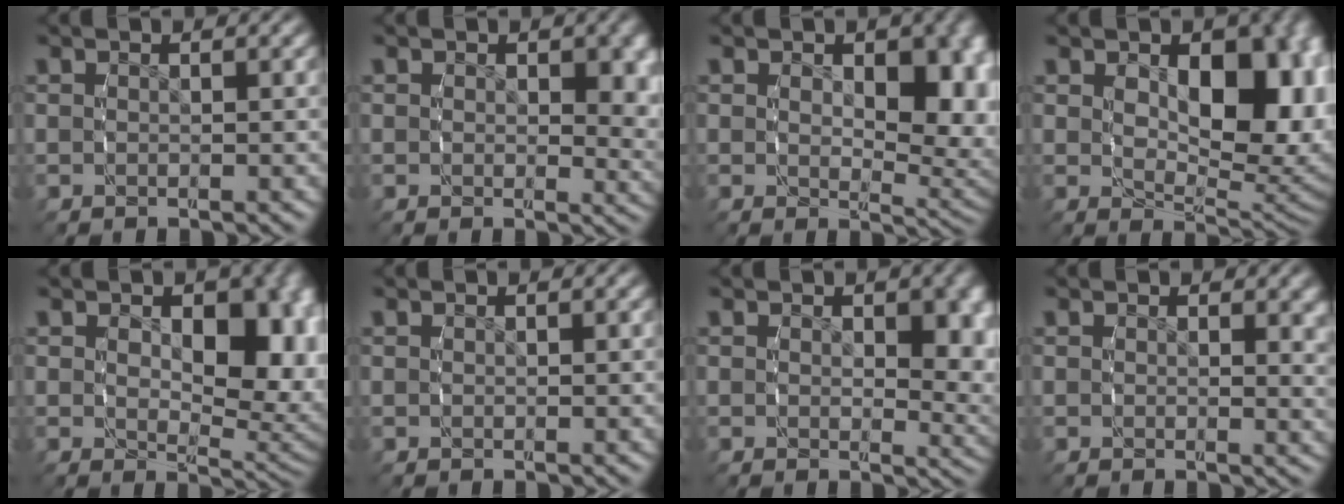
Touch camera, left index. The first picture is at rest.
{"total": 3.0, "force": [0.5, 1.7, 2.4], "torque": [-0.027, -0.015, 0.012]}
{"total": 6.2, "force": [0.9, 3.5, 5.1], "torque": [-0.068, -0.028, 0.022]}
{"total": 10.6, "force": [1.2, 6.0, 8.6], "torque": [-0.118, -0.028, 0.029]}
{"total": 7.9, "force": [0.8, 4.7, 6.3], "torque": [-0.087, -0.031, 0.022]}
{"total": 0.0}
{"total": 3.5, "force": [0.8, 1.8, 2.9], "torque": [-0.033, -0.015, 0.016]}
{"total": 1.2, "force": [1.0, 0.2, 0.6], "torque": [0.000, -0.003, 0.012]}